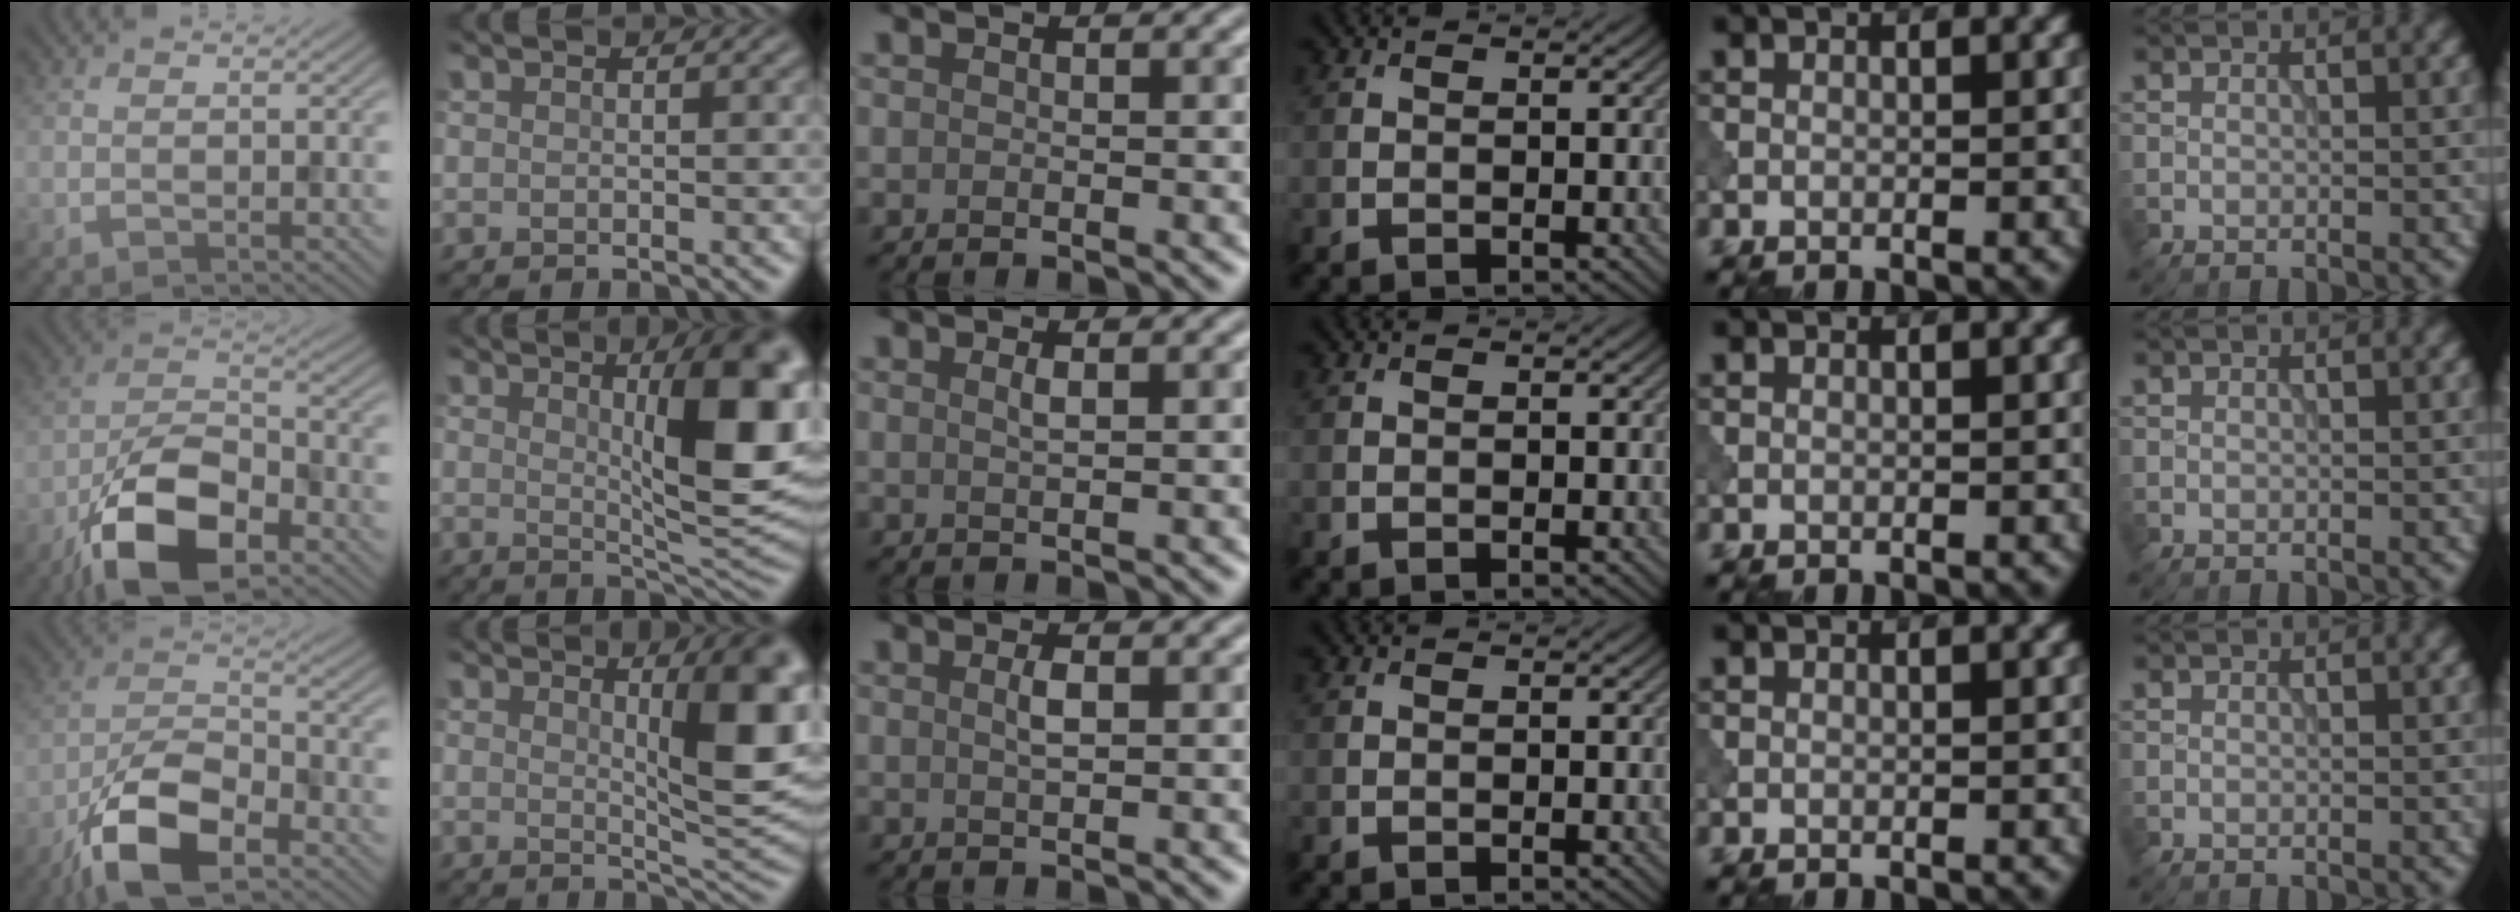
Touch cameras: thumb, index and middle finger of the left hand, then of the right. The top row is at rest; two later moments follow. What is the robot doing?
{"motion": "shake", "object": "bell"}